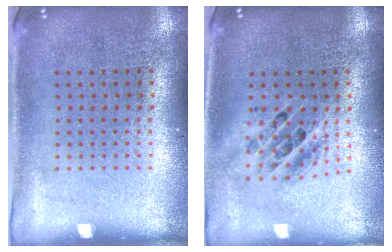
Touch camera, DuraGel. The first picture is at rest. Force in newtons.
{"total": 1.7, "press": 1.4, "slide": 1.0}